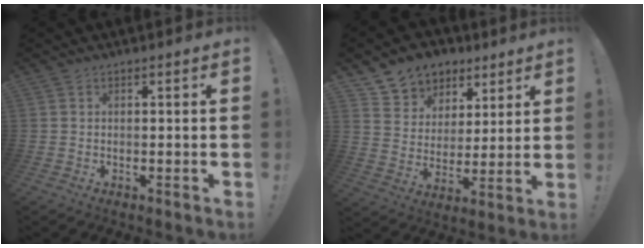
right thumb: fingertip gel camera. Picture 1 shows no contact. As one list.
[{"total": 8.8, "force": [5.5, 6.8, 1.1], "torque": [-0.018, -0.045, 0.111]}]